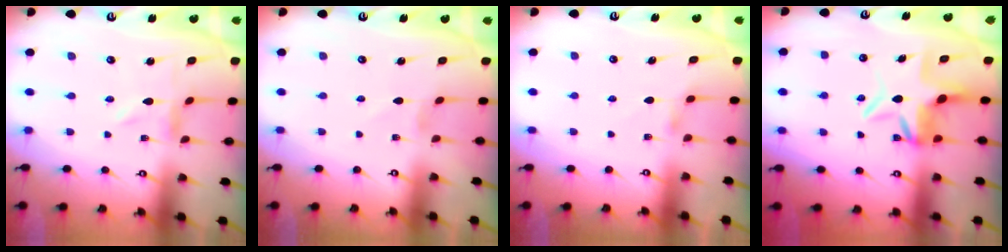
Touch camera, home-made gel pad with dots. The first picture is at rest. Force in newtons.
{"total": 0.0}
{"total": 2.5, "press": 2.5, "slide": 0.5}
{"total": 6.7, "press": 6.6, "slide": 0.7}